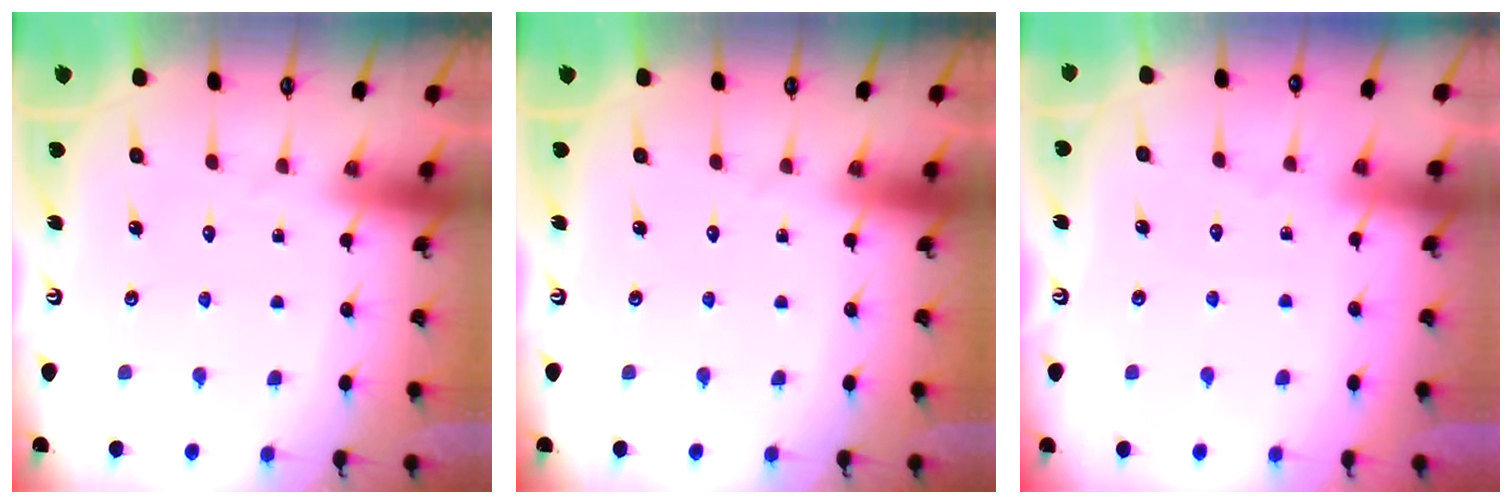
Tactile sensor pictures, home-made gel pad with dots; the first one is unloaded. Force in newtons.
{"total": 0.0}
{"total": 2.7, "press": 2.6, "slide": 0.4}